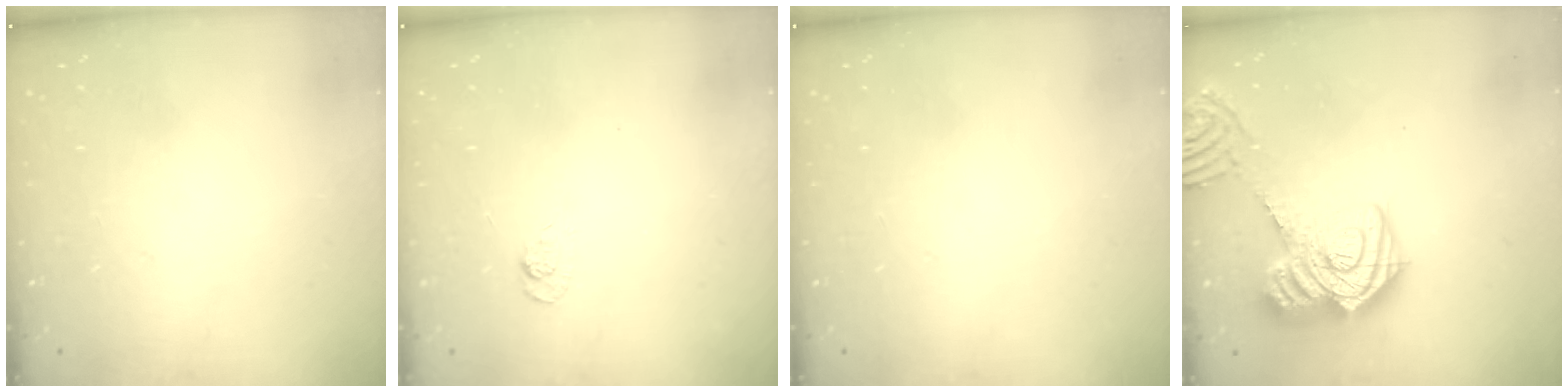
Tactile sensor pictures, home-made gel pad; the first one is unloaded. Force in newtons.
{"total": 3.6, "press": 3.3, "slide": 1.4}
{"total": 0.0}
{"total": 20.4, "press": 20.3, "slide": 2.1}